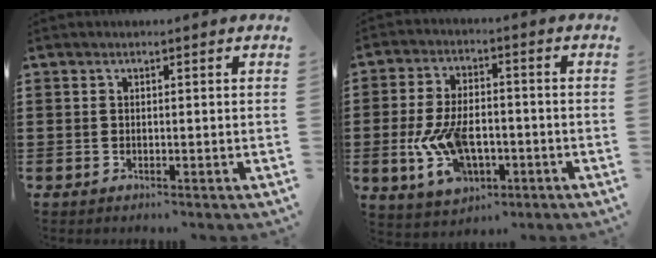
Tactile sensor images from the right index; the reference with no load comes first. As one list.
[{"total": 9.5, "force": [-2.5, 5.3, 7.5], "torque": [-0.173, 0.000, -0.049]}]